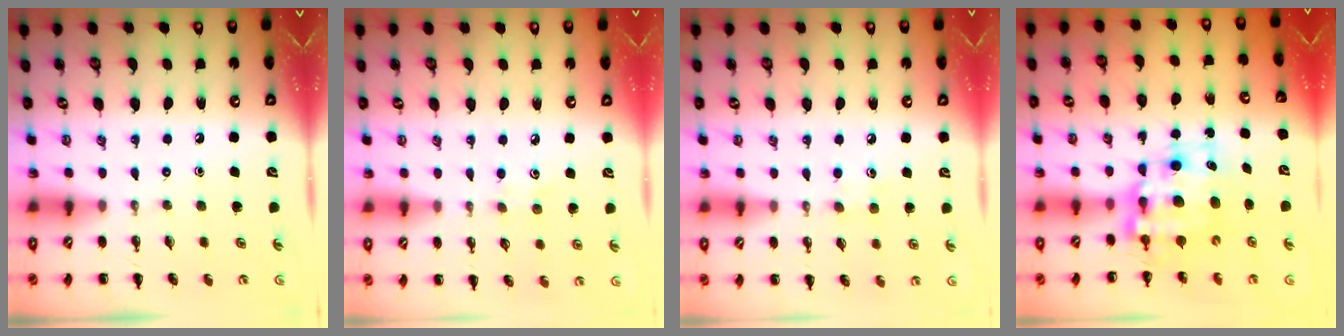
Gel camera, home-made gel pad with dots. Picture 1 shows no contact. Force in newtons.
{"total": 2.8, "press": 2.6, "slide": 0.8}
{"total": 5.0, "press": 4.8, "slide": 1.5}
{"total": 9.6, "press": 9.1, "slide": 3.0}